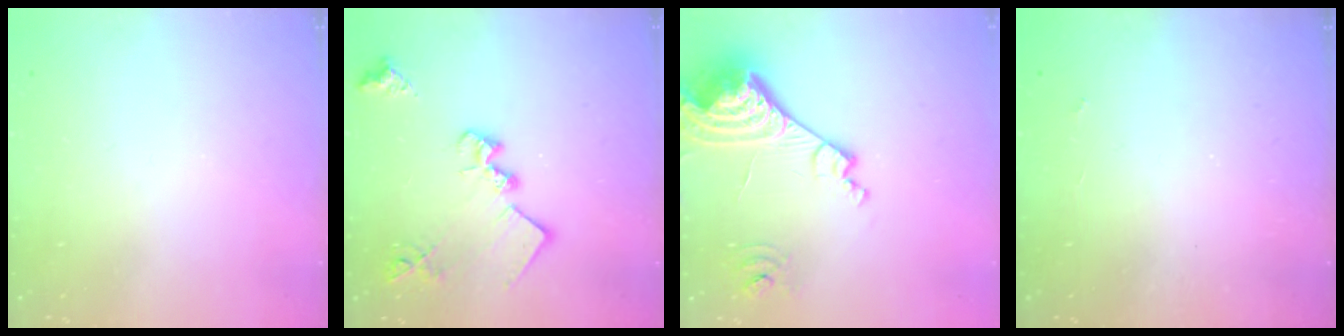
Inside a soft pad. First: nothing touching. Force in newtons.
{"total": 15.9, "press": 15.9, "slide": 0.8}
{"total": 17.5, "press": 17.4, "slide": 1.9}
{"total": 2.5, "press": 2.5, "slide": 0.5}